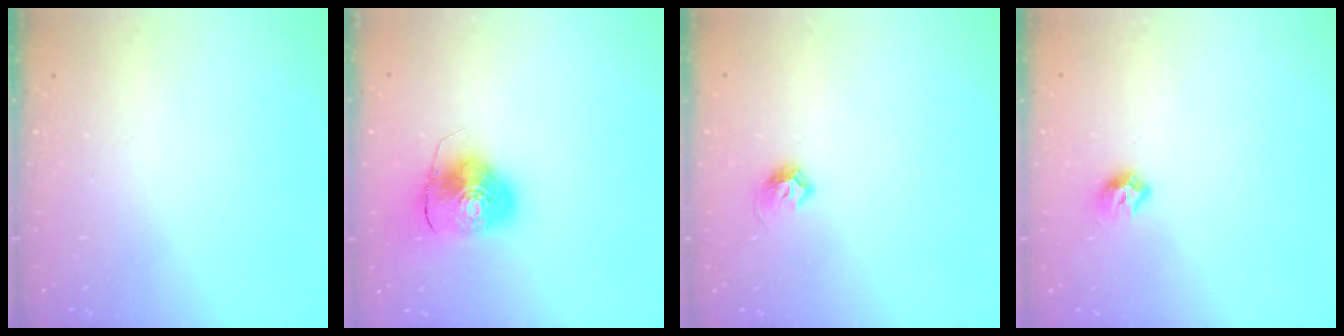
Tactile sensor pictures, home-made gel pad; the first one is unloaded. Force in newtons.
{"total": 9.2, "press": 9.0, "slide": 1.5}
{"total": 6.0, "press": 5.9, "slide": 1.1}
{"total": 7.9, "press": 7.8, "slide": 1.0}